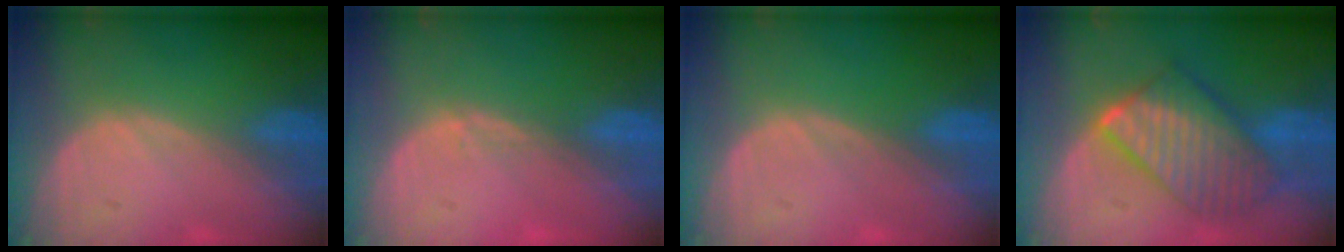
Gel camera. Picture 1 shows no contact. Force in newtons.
{"total": 0.6, "press": 0.4, "slide": 0.4}
{"total": 0.0}
{"total": 9.8, "press": 9.8, "slide": 0.9}